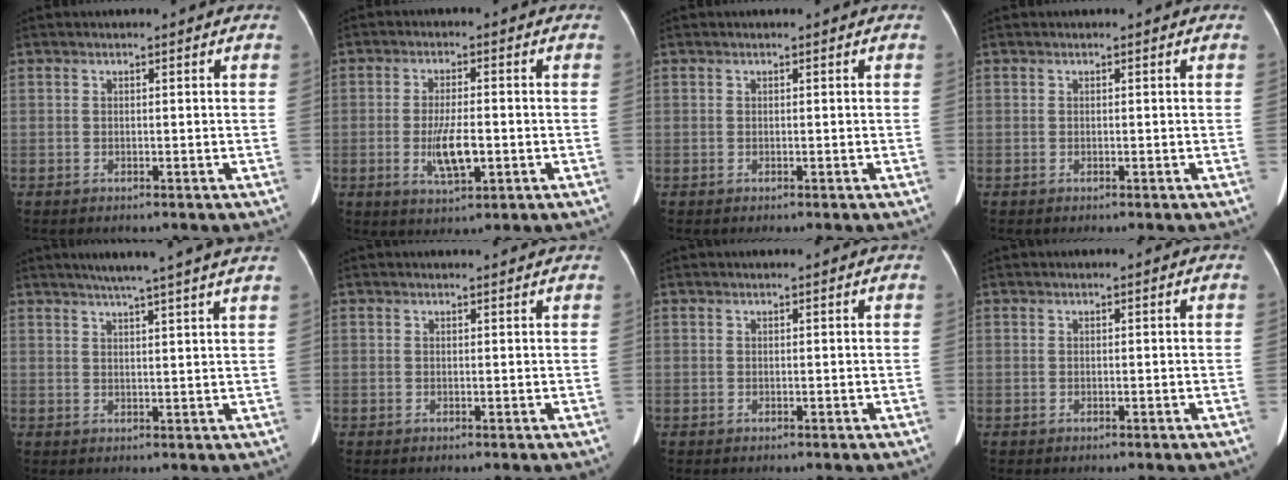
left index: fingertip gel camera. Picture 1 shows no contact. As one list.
[{"total": 6.0, "force": [-1.6, 1.6, 5.6], "torque": [-0.109, -0.010, -0.025]}, {"total": 0.0}, {"total": 0.0}, {"total": 11.1, "force": [9.1, -1.3, 6.2], "torque": [-0.089, 0.013, 0.104]}, {"total": 2.1, "force": [2.0, 0.4, 0.2], "torque": [-0.009, 0.015, 0.022]}, {"total": 1.3, "force": [1.2, 0.2, 0.4], "torque": [-0.010, 0.022, 0.016]}, {"total": 0.0}]